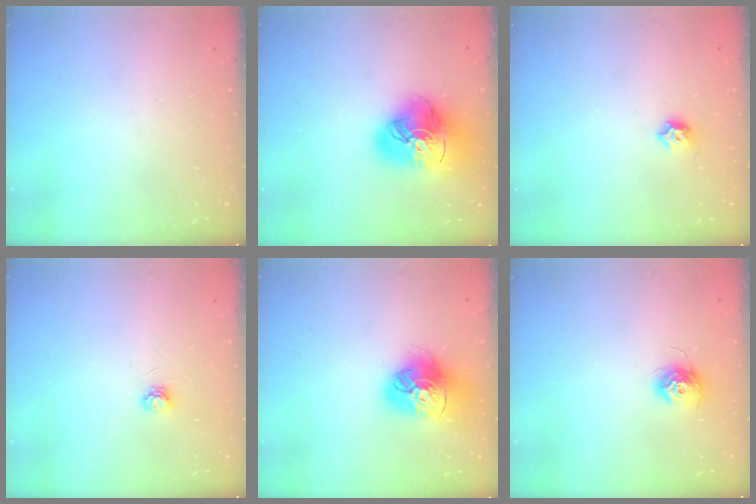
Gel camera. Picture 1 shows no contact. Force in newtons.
{"total": 20.2, "press": 20.1, "slide": 2.2}
{"total": 5.9, "press": 5.8, "slide": 1.0}
{"total": 3.9, "press": 3.9, "slide": 0.4}
{"total": 16.4, "press": 16.3, "slide": 1.7}
{"total": 9.7, "press": 9.7, "slide": 0.2}